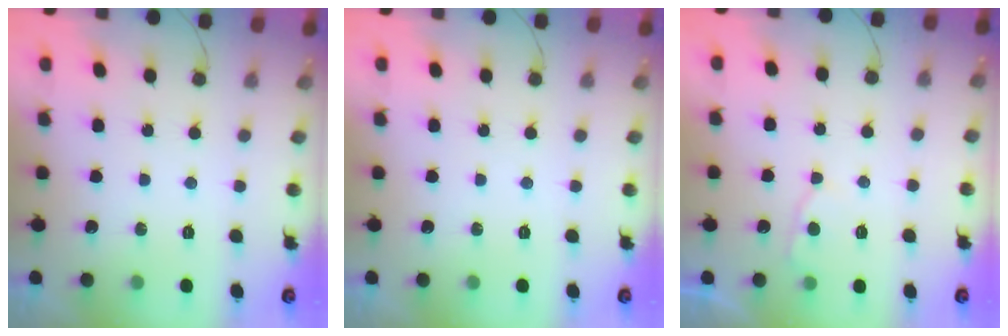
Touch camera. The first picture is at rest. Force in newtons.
{"total": 0.0}
{"total": 4.0, "press": 3.9, "slide": 0.5}